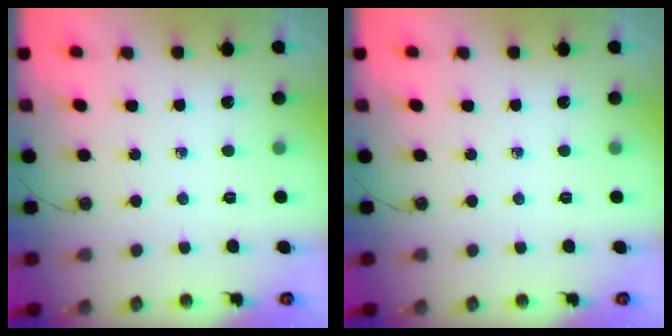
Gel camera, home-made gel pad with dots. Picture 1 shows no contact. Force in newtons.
{"total": 0.0}